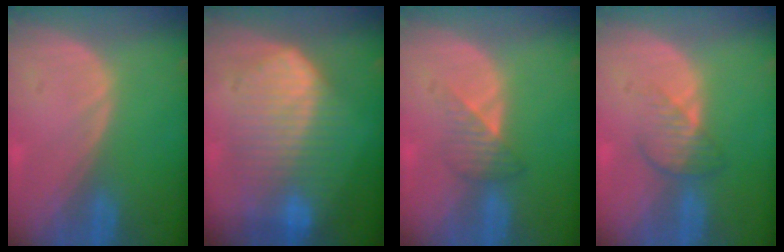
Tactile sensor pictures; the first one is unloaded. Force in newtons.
{"total": 10.0, "press": 10.0, "slide": 0.4}
{"total": 3.4, "press": 3.1, "slide": 1.4}
{"total": 3.8, "press": 3.5, "slide": 1.5}